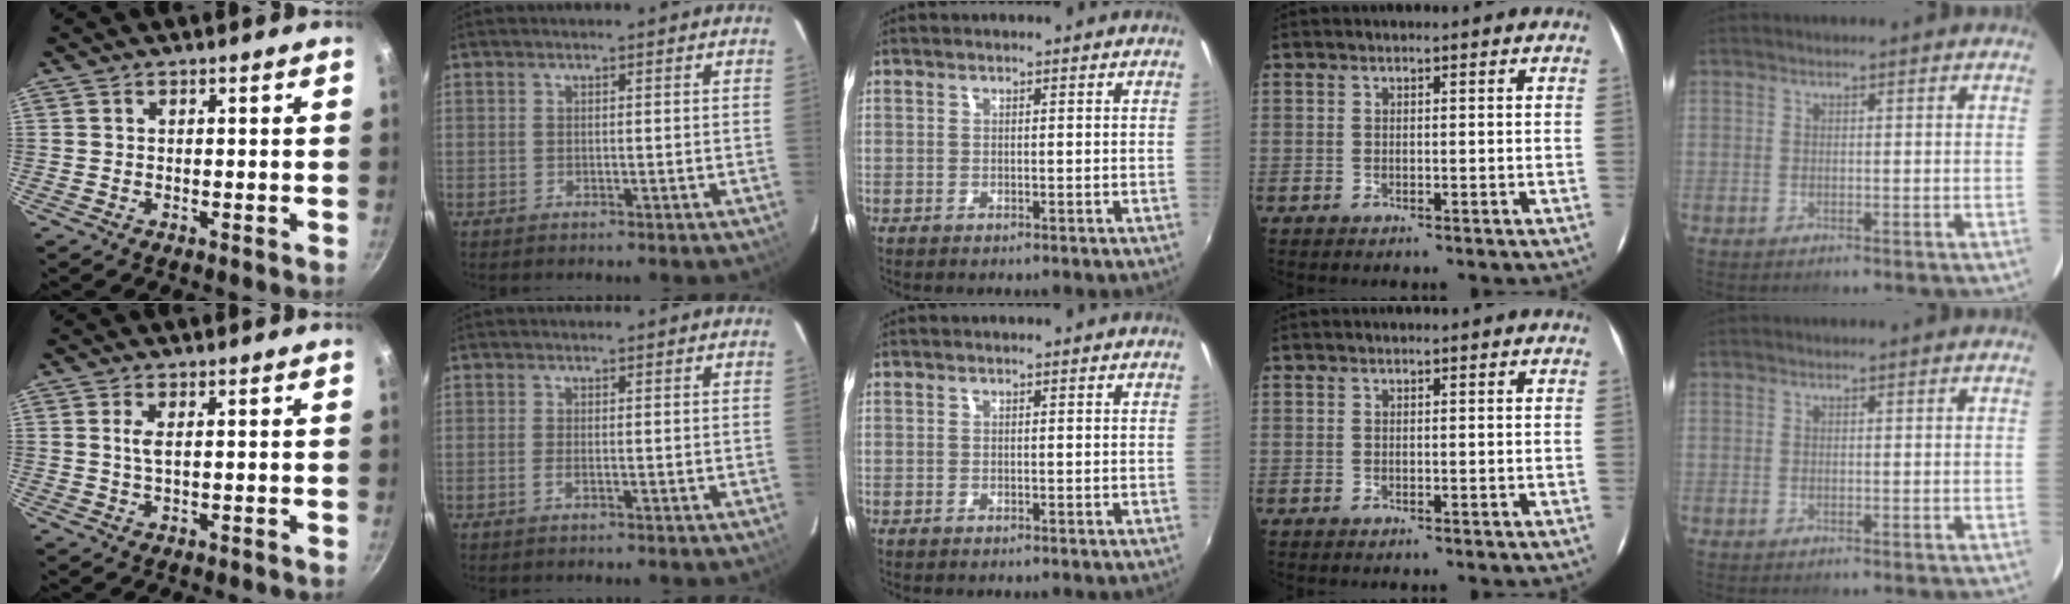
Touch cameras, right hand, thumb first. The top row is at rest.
{"thumb": {"total": 2.1, "force": [0.6, 0.6, 2.0], "torque": [-0.045, -0.002, 0.014]}, "index": {"total": 1.3, "force": [-0.5, 0.0, 1.2], "torque": [-0.024, -0.001, -0.009]}}